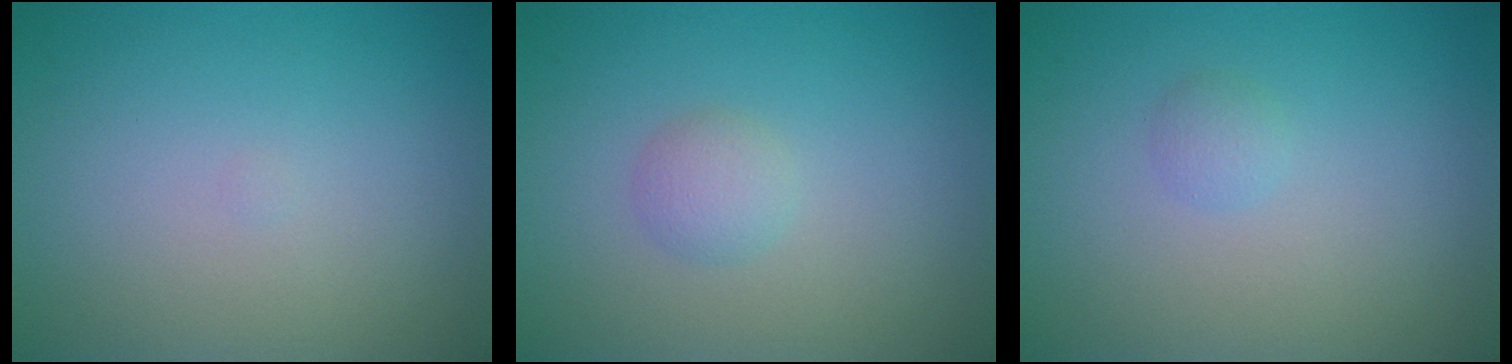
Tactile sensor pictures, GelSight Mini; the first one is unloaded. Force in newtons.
{"total": 1.5, "press": 1.5, "slide": 0.0}
{"total": 0.9, "press": 0.9, "slide": 0.0}